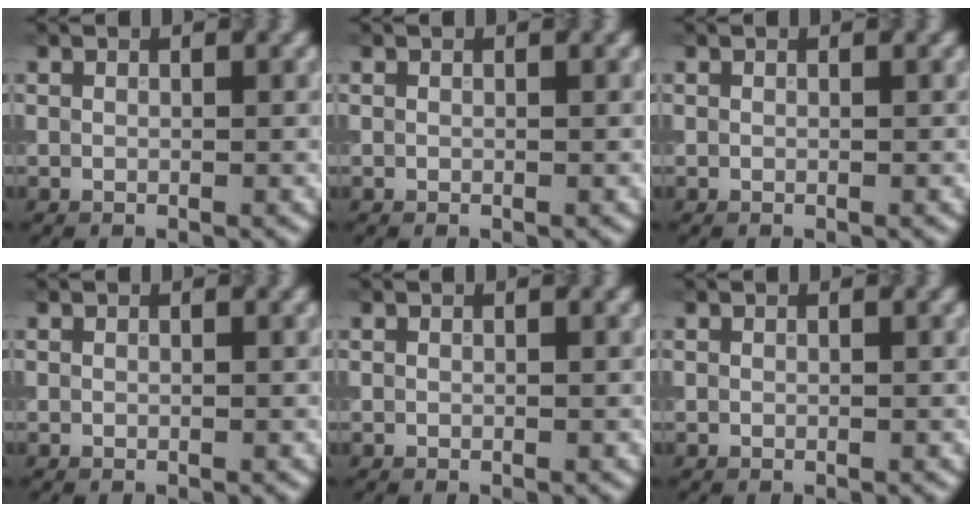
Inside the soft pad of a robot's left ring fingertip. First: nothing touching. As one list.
[{"total": 0.0}, {"total": 0.0}, {"total": 0.0}, {"total": 0.0}, {"total": 0.0}]